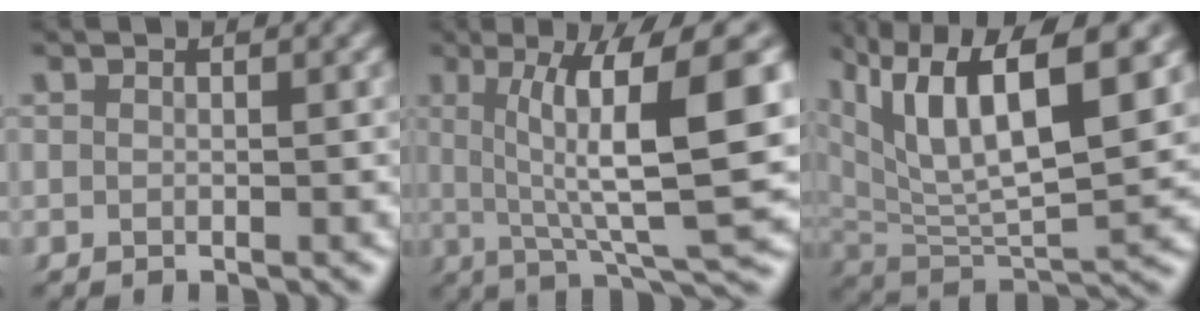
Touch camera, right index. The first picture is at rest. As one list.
[{"total": 11.8, "force": [2.8, 2.8, 11.1], "torque": [-0.149, 0.015, 0.041]}, {"total": 10.2, "force": [3.8, 5.3, 7.9], "torque": [-0.161, -0.003, 0.063]}]